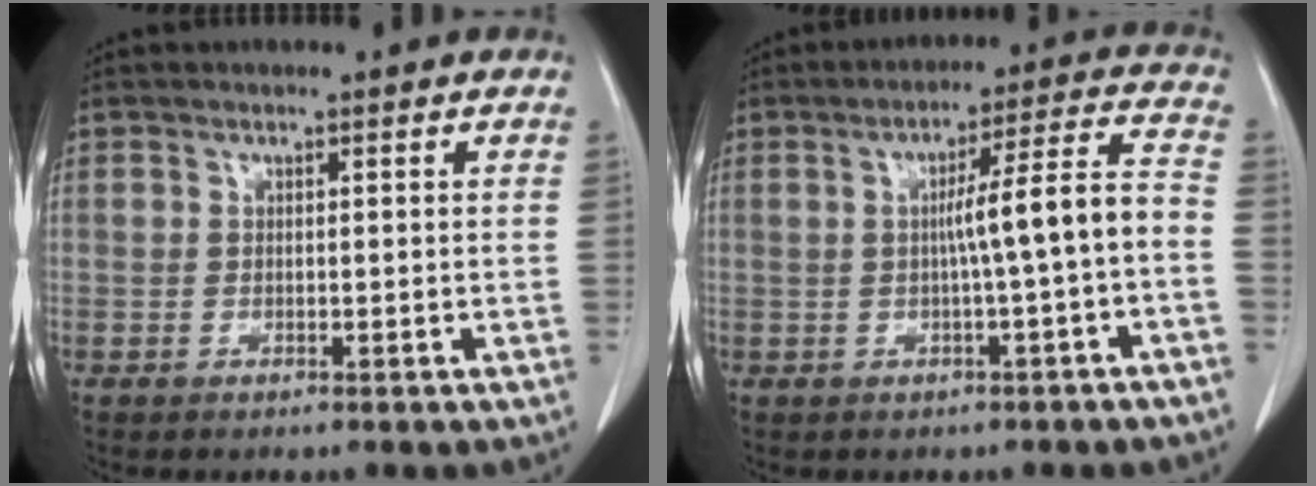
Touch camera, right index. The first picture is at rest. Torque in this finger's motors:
{"motor_torque": [1.40, -0.41, 0.64, 0.14]}